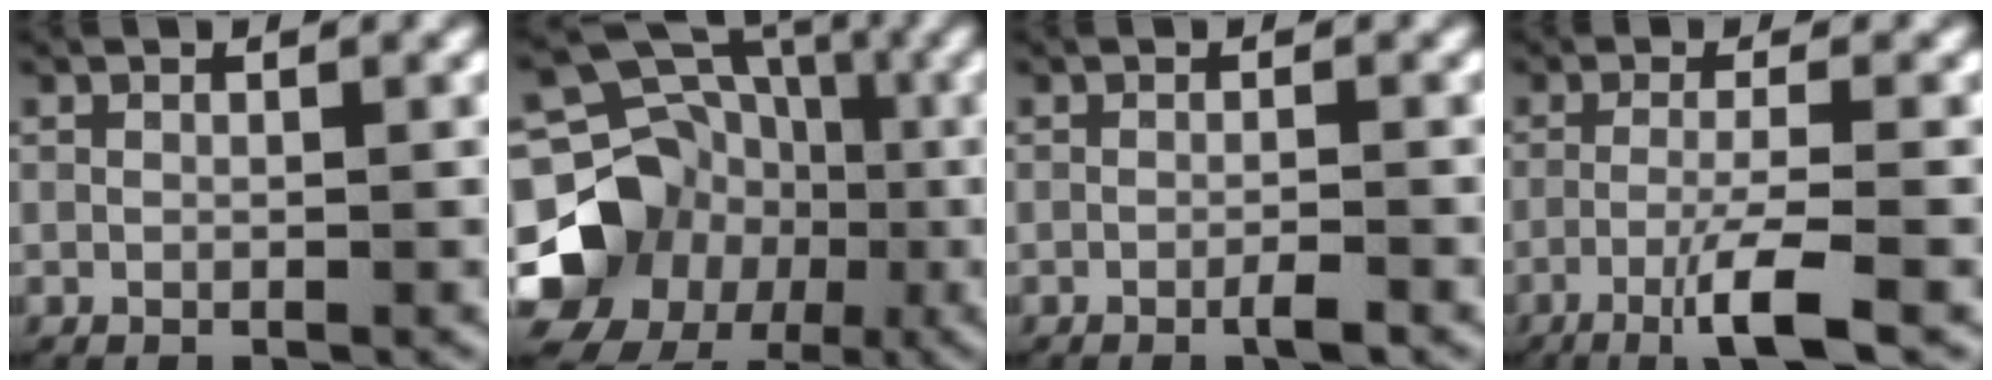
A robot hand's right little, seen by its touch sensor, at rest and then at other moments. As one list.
[{"total": 12.9, "force": [-1.9, 10.8, 6.8], "torque": [-0.131, -0.041, -0.028]}, {"total": 1.2, "force": [-0.8, 0.1, 0.9], "torque": [-0.016, 0.001, -0.017]}, {"total": 6.2, "force": [-3.6, 0.9, 5.0], "torque": [-0.085, -0.013, -0.052]}]